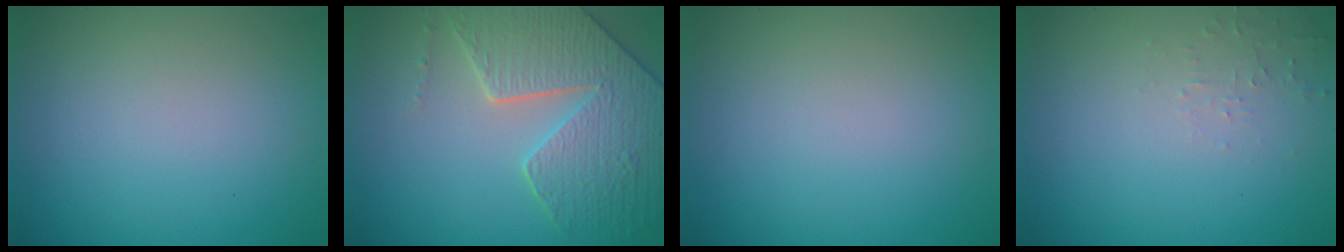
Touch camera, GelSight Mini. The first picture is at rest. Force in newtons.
{"total": 6.6, "press": 5.7, "slide": 3.4}
{"total": 0.0}
{"total": 1.2, "press": 1.2, "slide": 0.3}